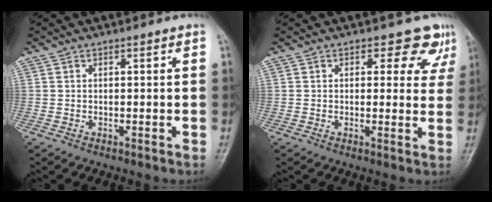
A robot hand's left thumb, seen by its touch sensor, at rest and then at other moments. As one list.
[{"total": 5.9, "force": [3.9, 3.7, 2.5], "torque": [0.007, -0.021, 0.032]}]